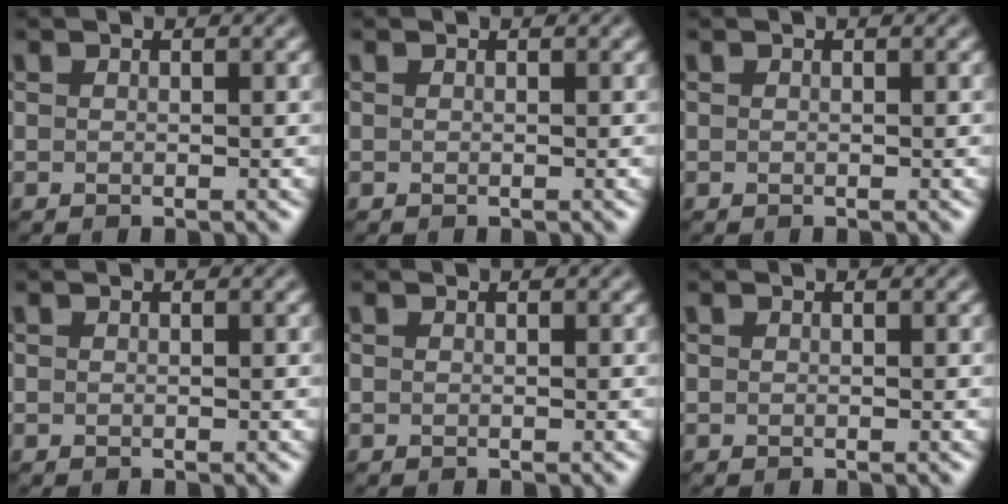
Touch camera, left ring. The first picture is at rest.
{"total": 0.0}
{"total": 0.0}
{"total": 0.0}
{"total": 0.0}
{"total": 0.0}